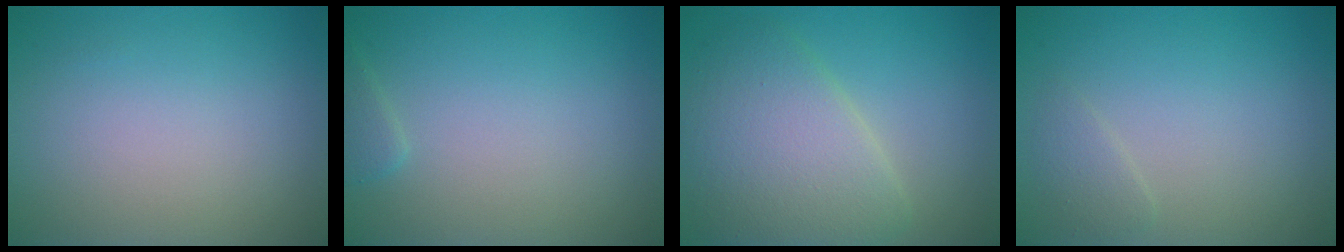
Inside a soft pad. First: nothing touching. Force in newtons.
{"total": 0.9, "press": 0.9, "slide": 0.0}
{"total": 6.8, "press": 6.8, "slide": 0.2}
{"total": 1.1, "press": 1.1, "slide": 0.1}